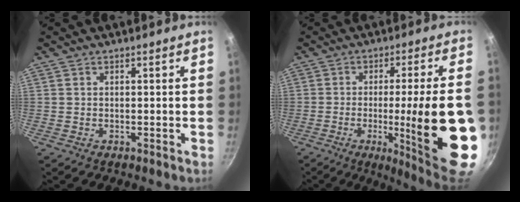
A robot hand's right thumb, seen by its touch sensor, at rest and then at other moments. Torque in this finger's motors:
{"motor_torque": [1.37, 3.64, 1.91, -0.03, 0.51]}